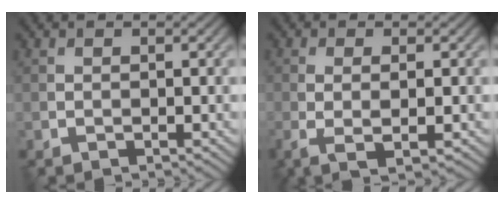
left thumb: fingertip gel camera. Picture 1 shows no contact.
{"total": 3.6, "force": [-0.6, 0.8, 3.5], "torque": [-0.070, -0.003, -0.010]}